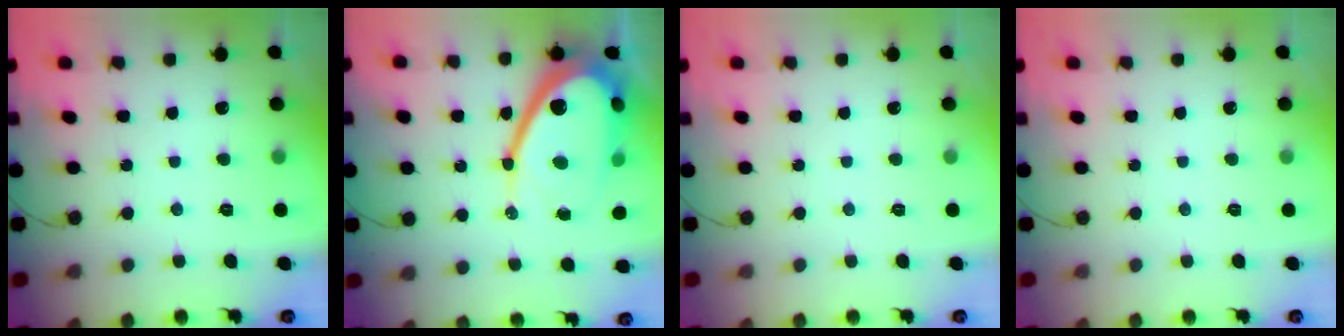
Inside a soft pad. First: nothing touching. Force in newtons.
{"total": 21.0, "press": 21.0, "slide": 1.4}
{"total": 0.0}
{"total": 0.0}